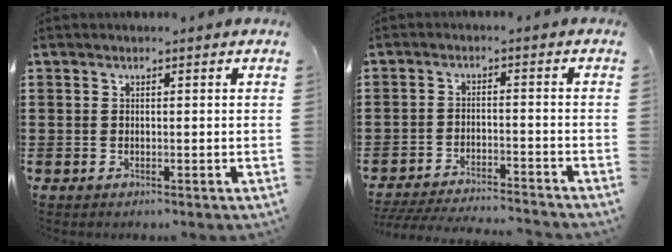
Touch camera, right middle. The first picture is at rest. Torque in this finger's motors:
{"motor_torque": [1.70, -0.44, 0.08, 0.06]}